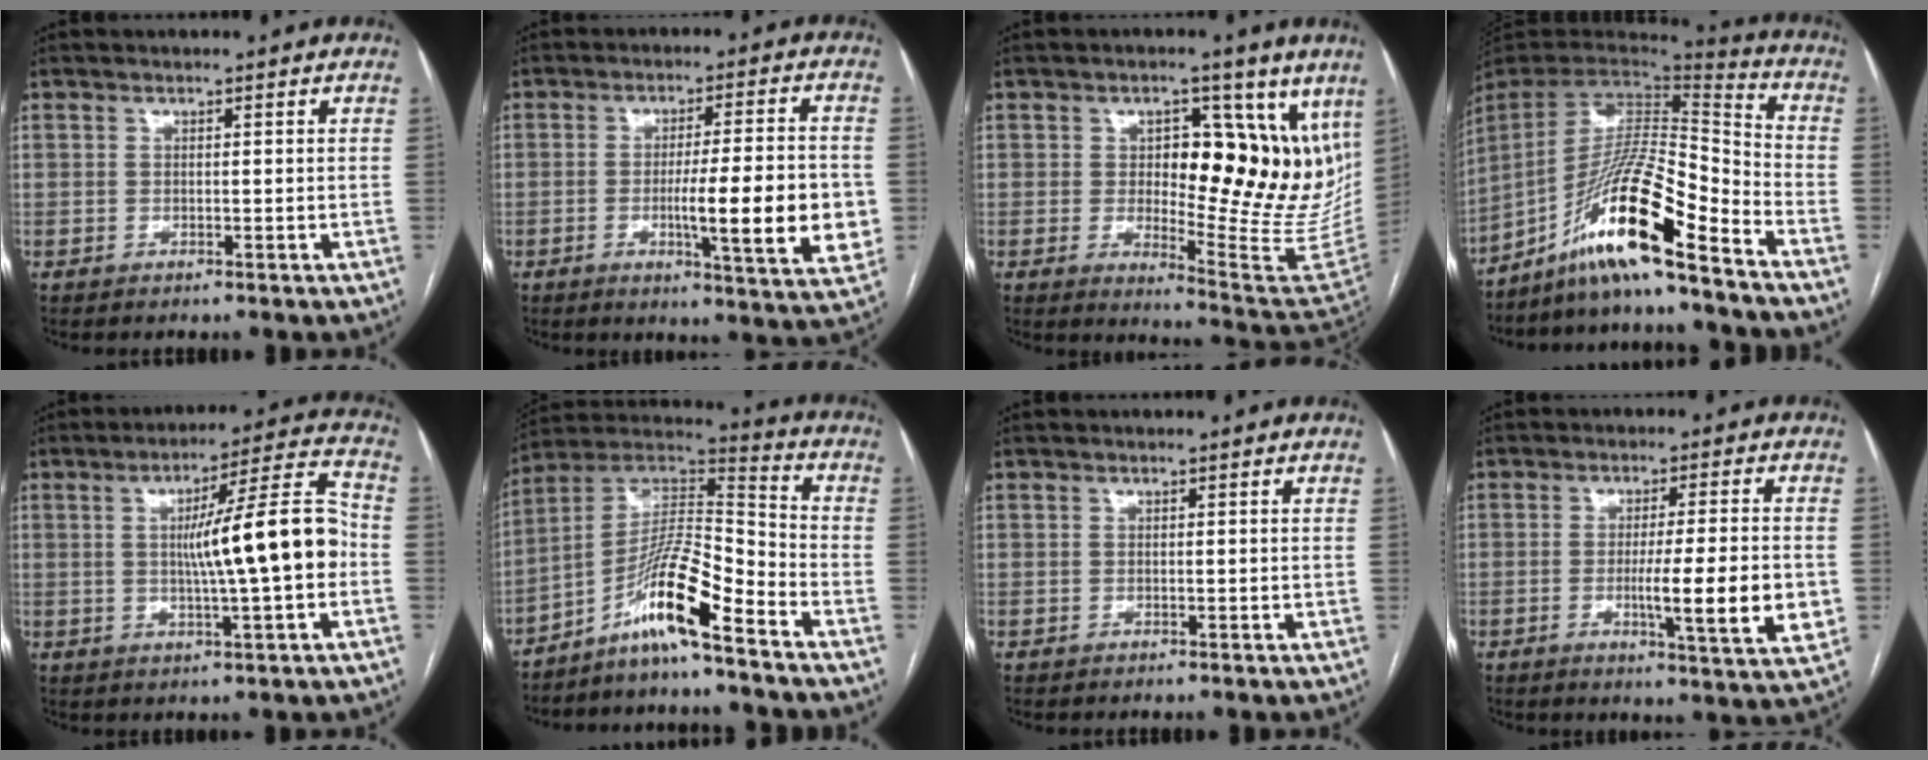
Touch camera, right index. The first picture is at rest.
{"total": 13.8, "force": [-2.4, 1.2, 13.6], "torque": [-0.193, -0.011, -0.034]}
{"total": 17.9, "force": [5.9, 6.7, 15.5], "torque": [-0.192, -0.005, 0.087]}
{"total": 17.2, "force": [-11.9, 0.6, 12.5], "torque": [-0.242, 0.007, -0.216]}
{"total": 13.5, "force": [-0.8, 0.4, 13.4], "torque": [-0.205, 0.018, -0.014]}
{"total": 12.6, "force": [-8.2, 0.5, 9.6], "torque": [-0.182, 0.015, -0.153]}
{"total": 0.0}
{"total": 10.9, "force": [-2.0, 0.3, 10.7], "torque": [-0.158, -0.020, -0.034]}